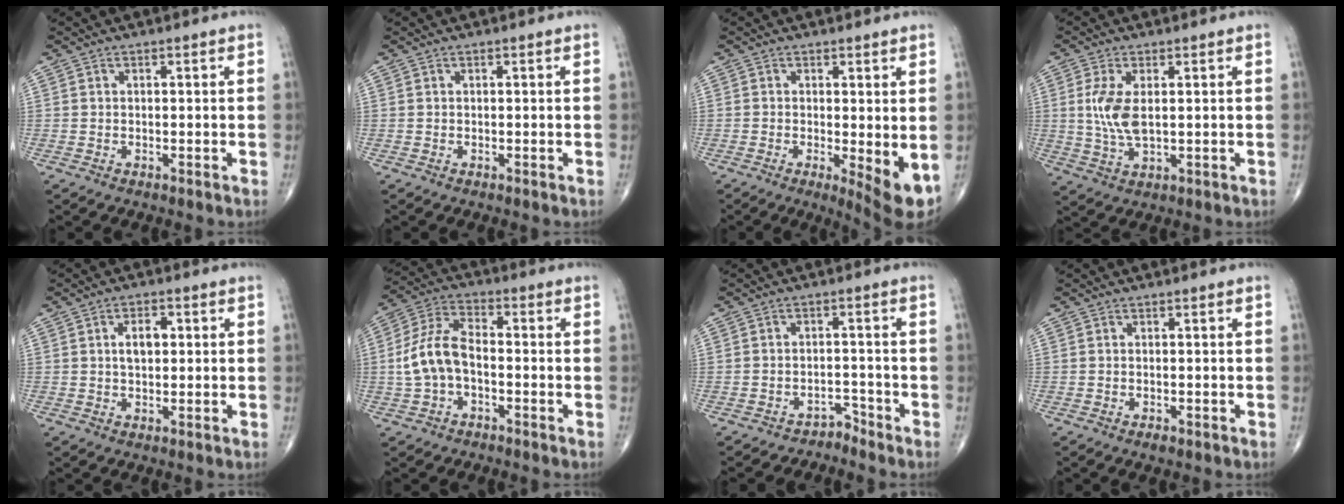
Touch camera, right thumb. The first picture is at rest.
{"total": 0.0}
{"total": 6.5, "force": [-0.8, 1.8, 6.2], "torque": [-0.089, -0.018, -0.011]}
{"total": 6.8, "force": [1.0, 3.0, 6.1], "torque": [-0.135, -0.008, 0.024]}
{"total": 4.5, "force": [0.8, 2.6, 3.6], "torque": [-0.054, 0.007, 0.011]}
{"total": 10.0, "force": [-1.5, 5.9, 7.9], "torque": [-0.164, 0.035, -0.037]}
{"total": 2.9, "force": [-2.6, 0.9, -0.8], "torque": [0.023, 0.033, -0.039]}
{"total": 1.2, "force": [-0.7, 0.6, 0.8], "torque": [-0.015, 0.001, -0.009]}